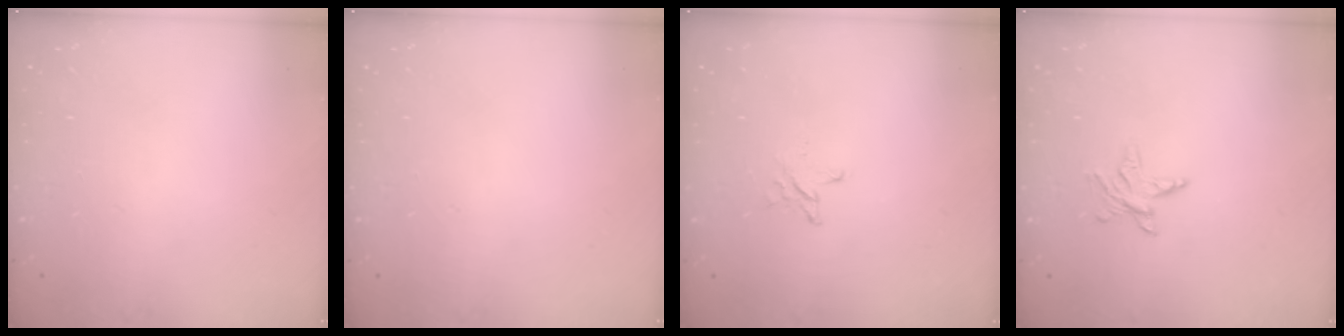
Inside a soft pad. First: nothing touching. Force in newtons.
{"total": 0.0}
{"total": 3.0, "press": 3.0, "slide": 0.4}
{"total": 3.7, "press": 3.6, "slide": 0.5}